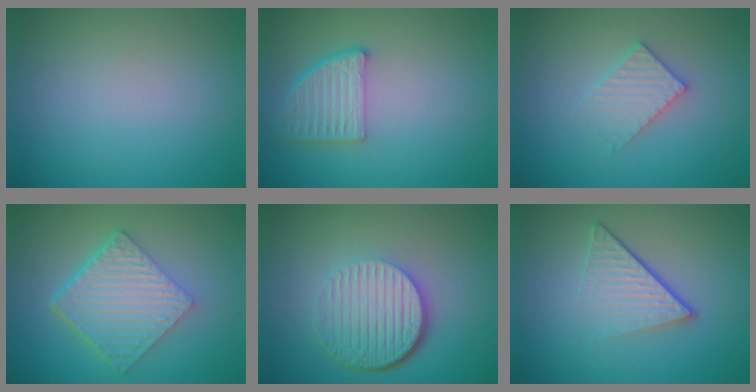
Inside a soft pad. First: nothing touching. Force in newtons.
{"total": 4.5, "press": 3.5, "slide": 2.8}
{"total": 2.7, "press": 2.7, "slide": 0.5}
{"total": 6.7, "press": 4.7, "slide": 4.8}
{"total": 6.9, "press": 4.5, "slide": 5.3}
{"total": 4.6, "press": 2.8, "slide": 3.6}